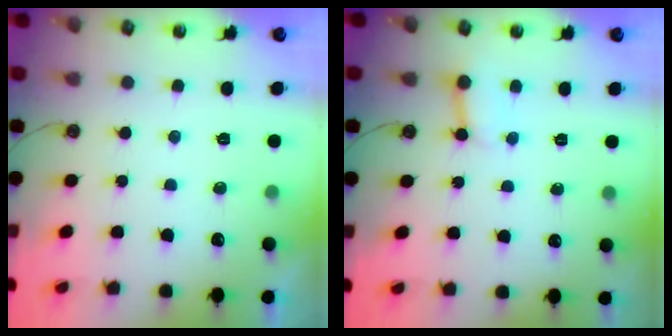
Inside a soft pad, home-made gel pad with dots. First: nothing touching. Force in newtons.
{"total": 2.6, "press": 2.6, "slide": 0.1}